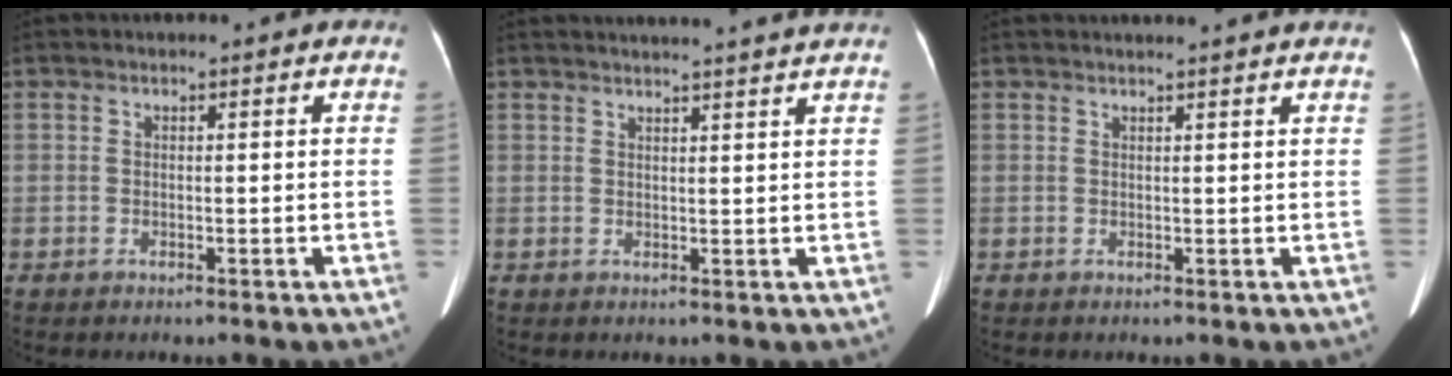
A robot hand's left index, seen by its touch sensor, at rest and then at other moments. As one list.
[{"total": 11.2, "force": [10.4, -1.1, 3.9], "torque": [-0.056, -0.004, 0.115]}, {"total": 5.1, "force": [4.7, -0.7, 1.8], "torque": [-0.023, 0.016, 0.047]}]